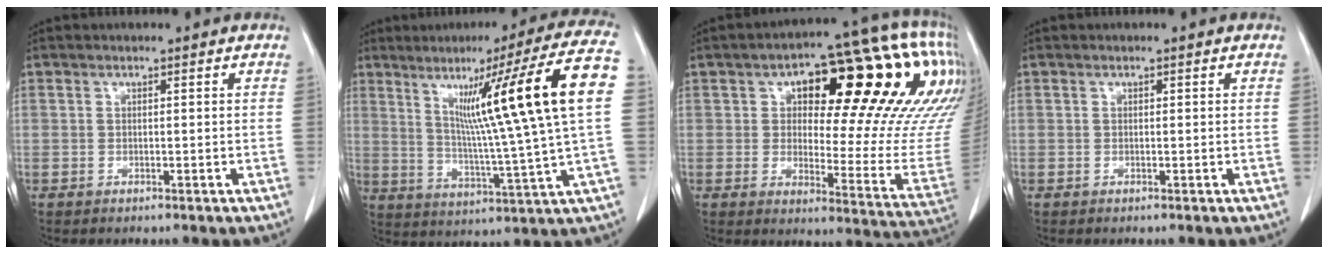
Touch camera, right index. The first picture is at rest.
{"total": 20.2, "force": [4.9, -1.8, 19.5], "torque": [-0.275, 0.008, 0.065]}
{"total": 28.8, "force": [10.9, 8.9, 25.1], "torque": [-0.259, 0.059, 0.162]}
{"total": 0.0}